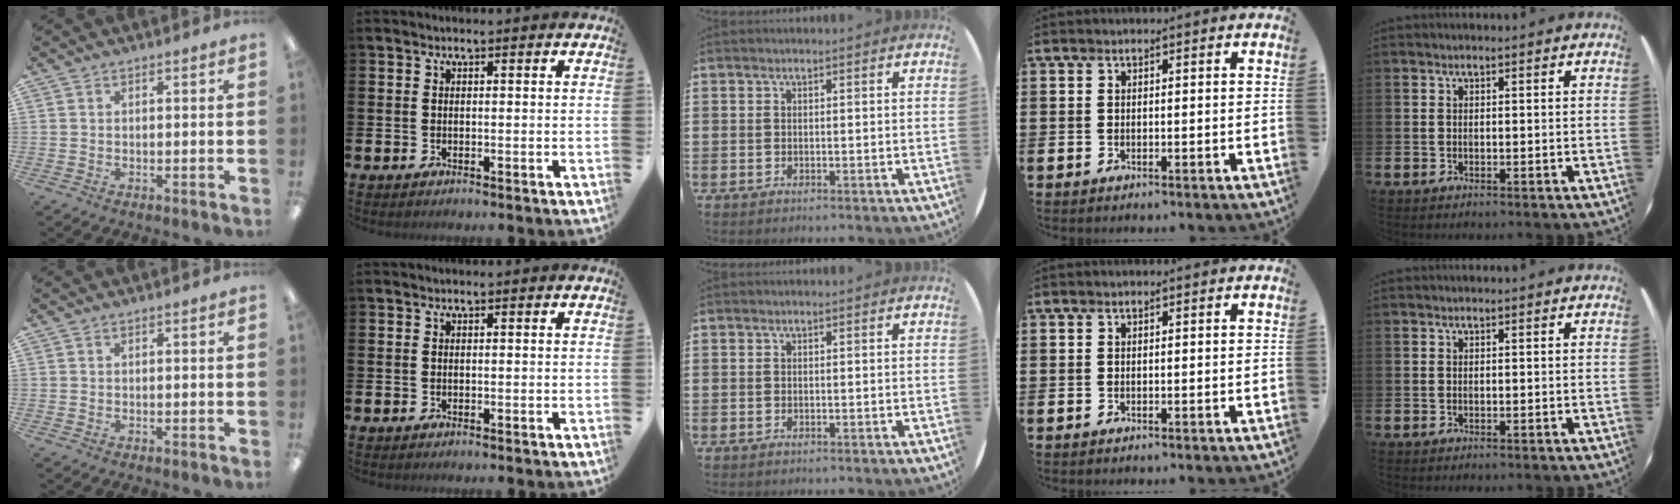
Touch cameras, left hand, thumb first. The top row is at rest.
{}